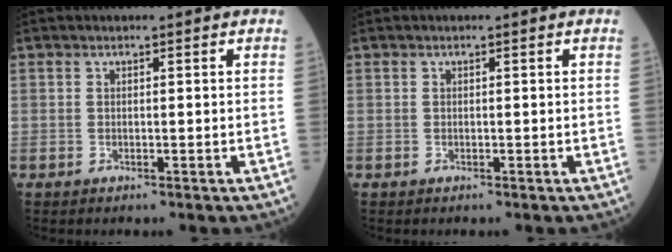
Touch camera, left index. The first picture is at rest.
{"total": 0.0}